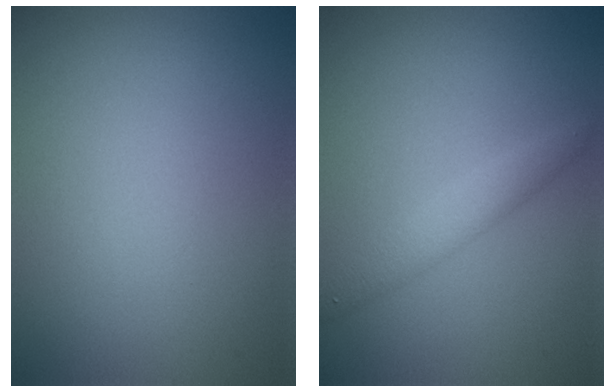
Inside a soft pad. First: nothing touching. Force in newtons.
{"total": 2.1, "press": 2.1, "slide": 0.0}